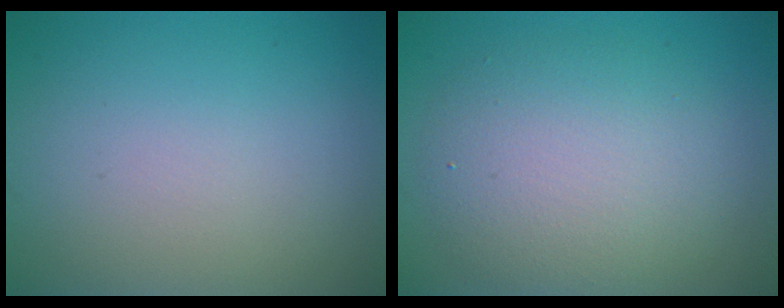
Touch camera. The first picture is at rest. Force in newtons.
{"total": 5.8, "press": 5.8, "slide": 0.4}